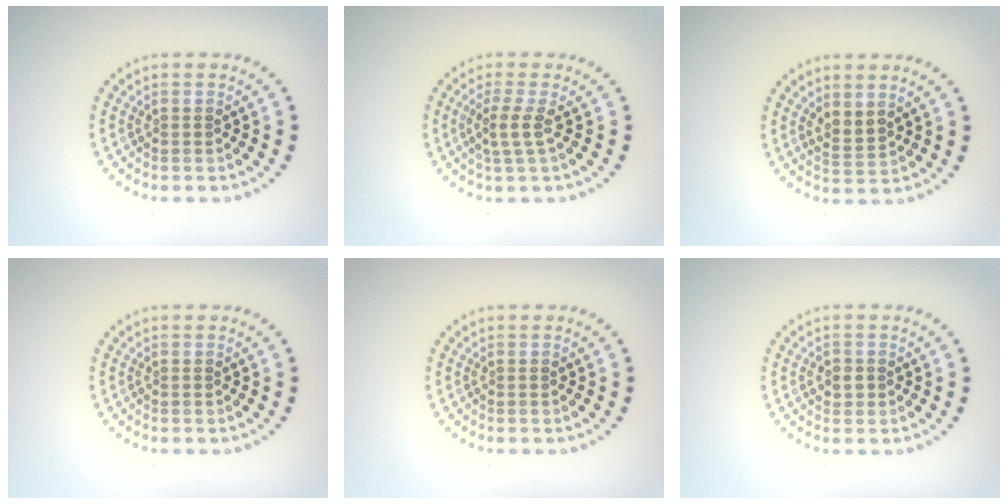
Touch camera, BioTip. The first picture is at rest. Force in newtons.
{"total": 2.1, "press": 1.6, "slide": 1.4}
{"total": 1.8, "press": 1.5, "slide": 0.9}
{"total": 0.0}
{"total": 0.0}
{"total": 1.4, "press": 1.3, "slide": 0.4}